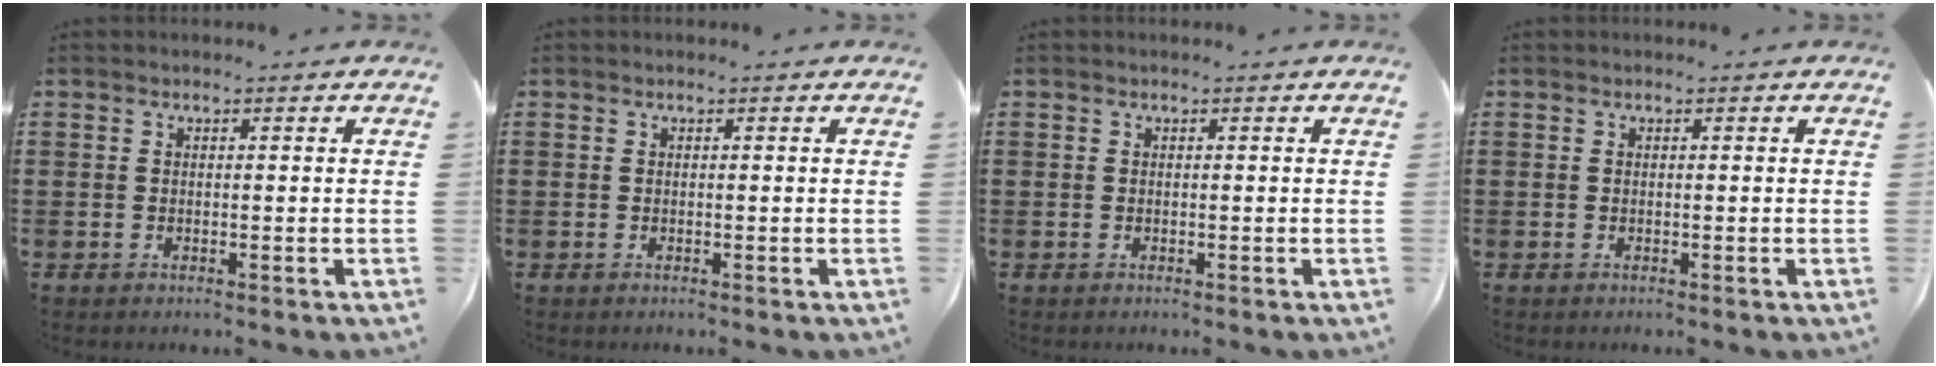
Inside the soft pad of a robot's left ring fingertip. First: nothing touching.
{"total": 0.0}
{"total": 0.0}
{"total": 0.0}